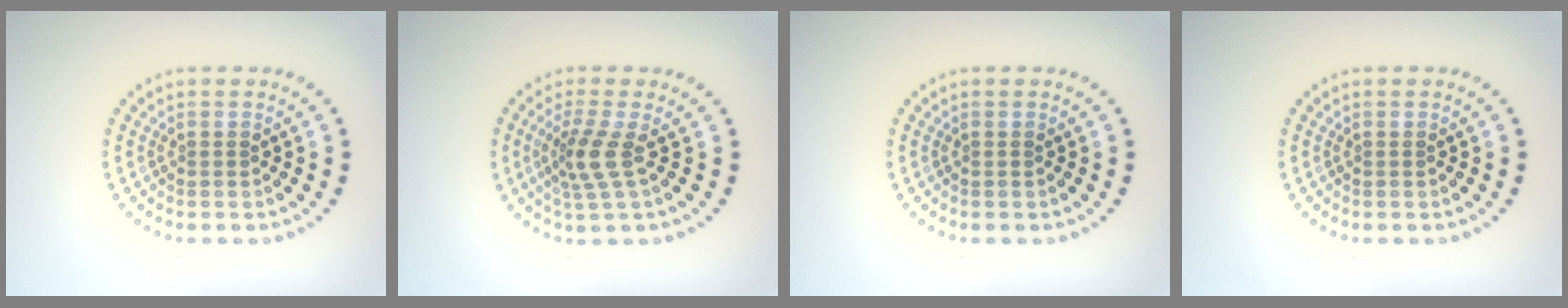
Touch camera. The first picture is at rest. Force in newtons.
{"total": 2.8, "press": 2.0, "slide": 2.0}
{"total": 0.0}
{"total": 0.0}